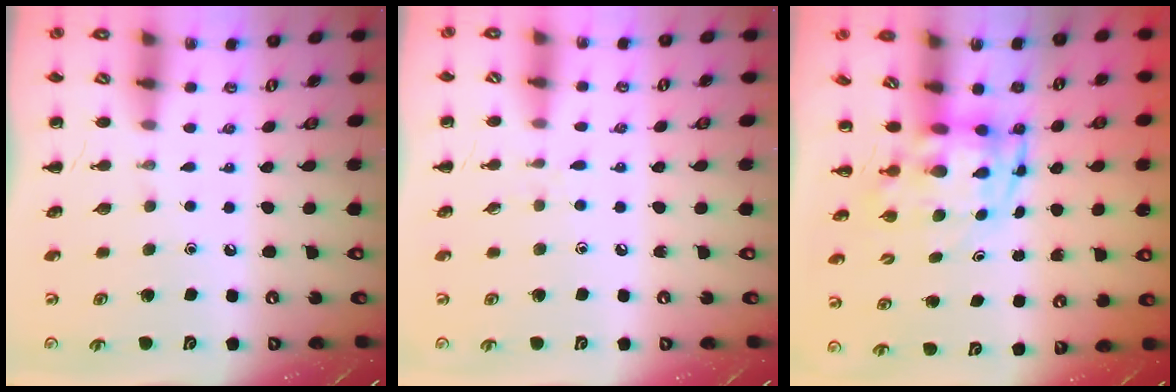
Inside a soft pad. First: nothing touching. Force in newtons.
{"total": 3.7, "press": 3.4, "slide": 1.5}
{"total": 3.7, "press": 3.7, "slide": 0.8}